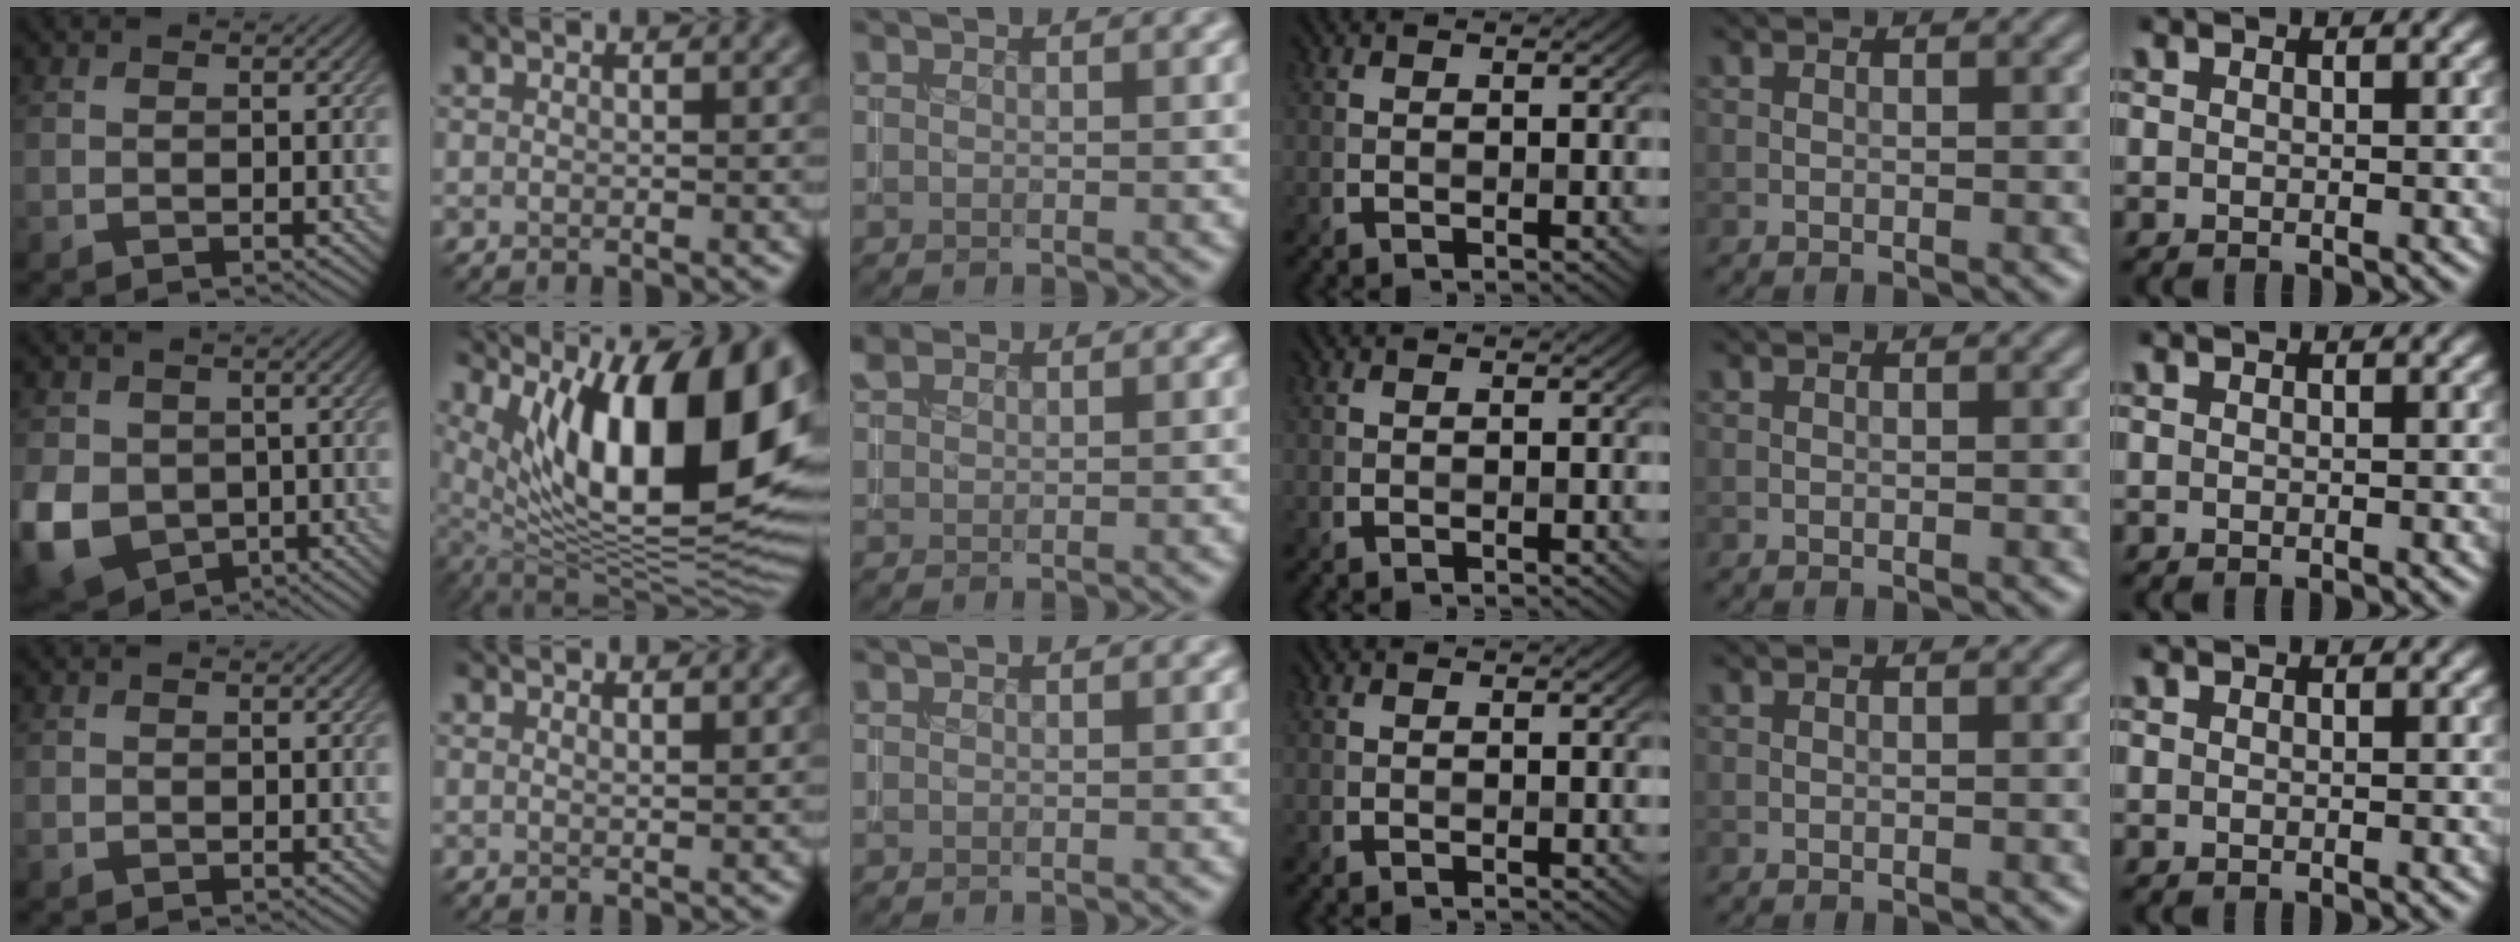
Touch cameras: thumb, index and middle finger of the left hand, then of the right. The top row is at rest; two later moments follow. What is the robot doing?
{"motion": "insert", "object": "coin"}